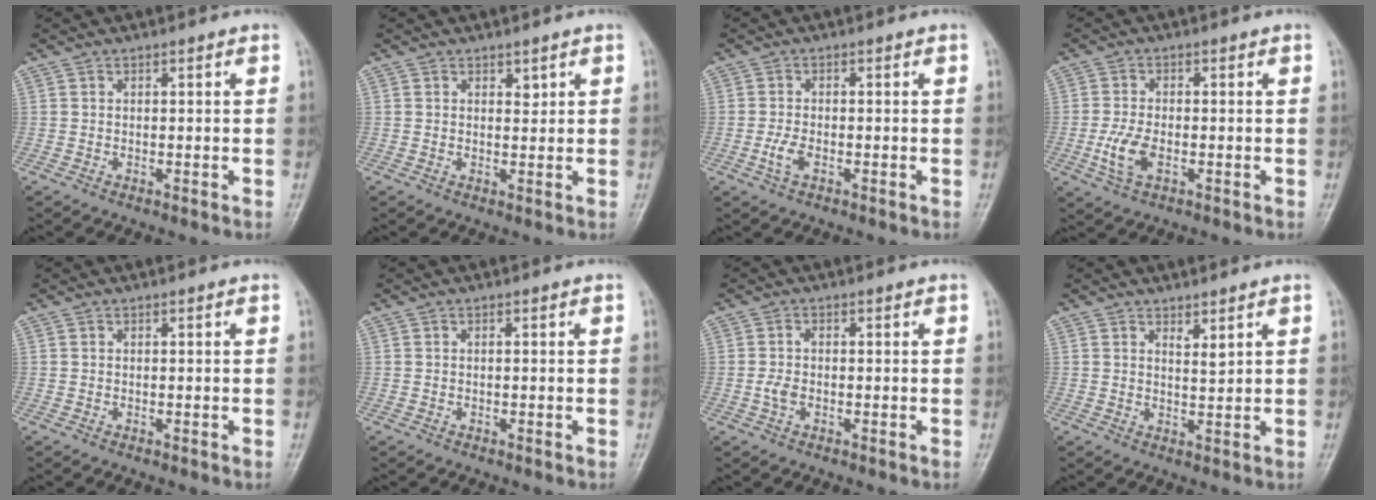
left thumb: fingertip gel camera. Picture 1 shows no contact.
{"total": 1.2, "force": [0.8, 0.7, 0.6], "torque": [0.004, -0.005, 0.011]}
{"total": 2.8, "force": [-1.1, 1.3, 2.2], "torque": [-0.050, 0.005, -0.022]}
{"total": 5.4, "force": [-1.5, 2.9, 4.3], "torque": [-0.097, 0.001, -0.028]}
{"total": 0.0}
{"total": 0.0}
{"total": 2.4, "force": [-0.5, 1.4, 1.9], "torque": [-0.041, 0.005, -0.014]}
{"total": 2.0, "force": [1.5, 0.4, 1.3], "torque": [-0.018, -0.017, 0.029]}